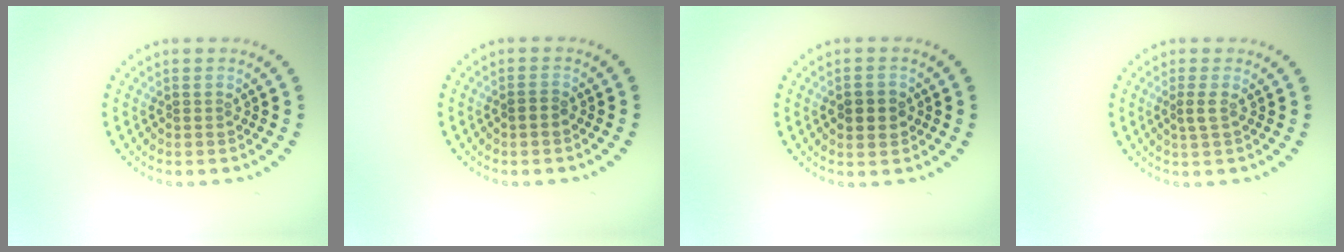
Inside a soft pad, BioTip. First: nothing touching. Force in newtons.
{"total": 0.9, "press": 0.9, "slide": 0.1}
{"total": 2.3, "press": 2.3, "slide": 0.2}
{"total": 1.0, "press": 0.8, "slide": 0.6}